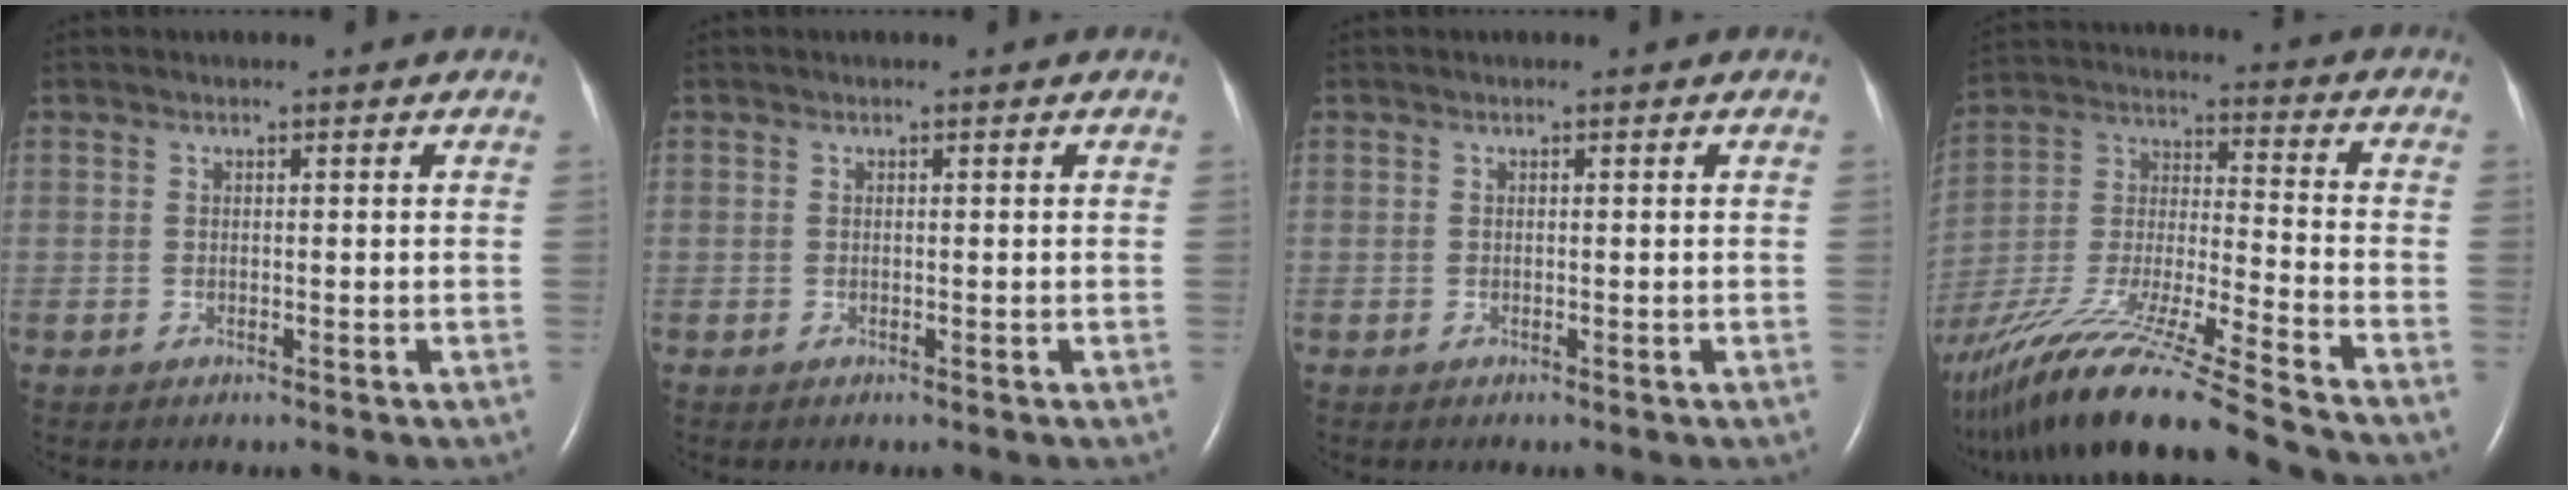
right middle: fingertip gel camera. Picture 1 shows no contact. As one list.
[{"total": 0.0}, {"total": 0.0}, {"total": 26.2, "force": [-21.6, -0.2, 14.8], "torque": [-0.299, -0.061, -0.387]}]